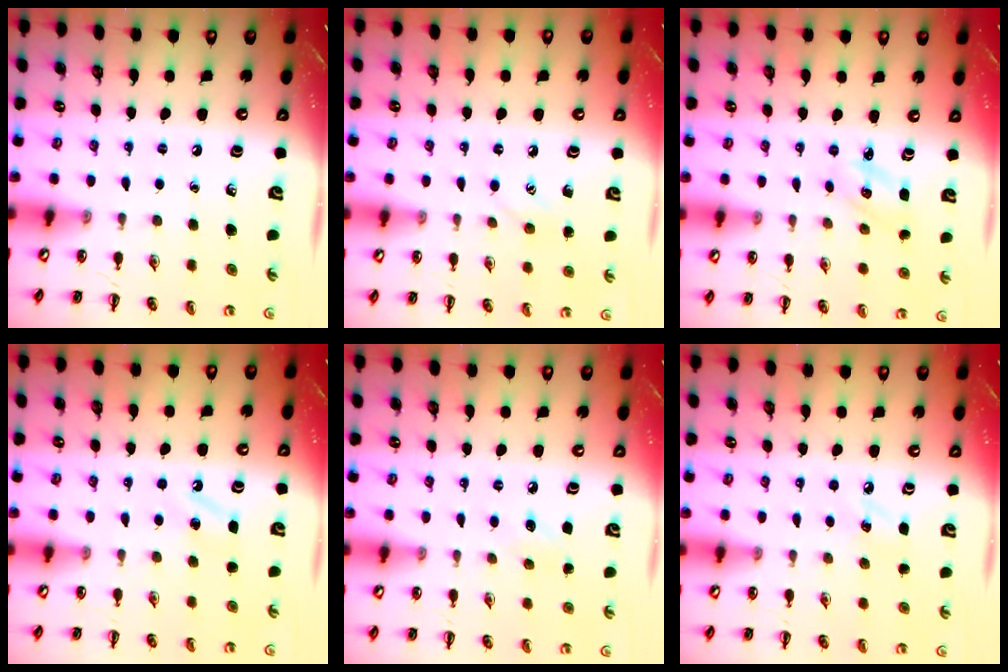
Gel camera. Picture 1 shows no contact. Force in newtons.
{"total": 6.9, "press": 6.7, "slide": 1.8}
{"total": 2.8, "press": 2.7, "slide": 0.7}
{"total": 4.0, "press": 3.8, "slide": 1.1}
{"total": 6.3, "press": 6.1, "slide": 1.7}
{"total": 4.6, "press": 4.4, "slide": 1.3}